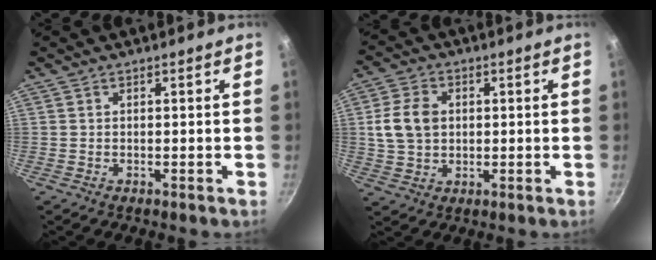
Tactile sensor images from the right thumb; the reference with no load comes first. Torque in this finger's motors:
{"motor_torque": [-0.36, 0.37, 0.11, -0.12, 0.05]}